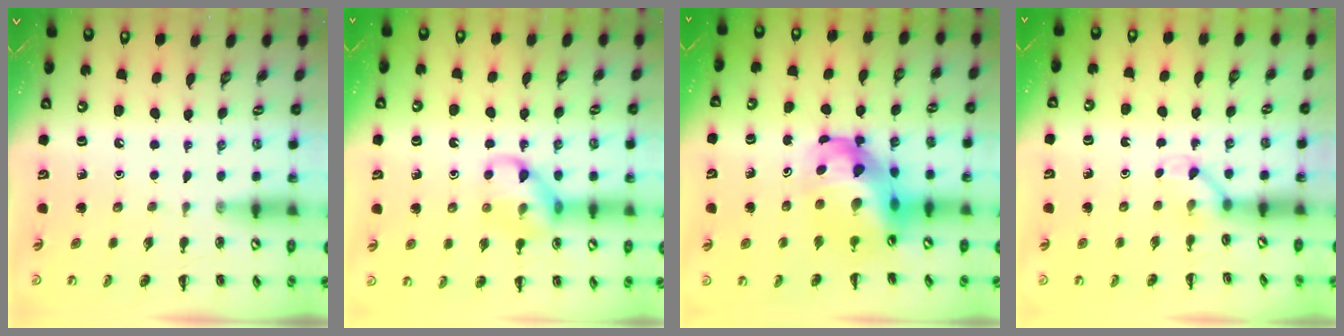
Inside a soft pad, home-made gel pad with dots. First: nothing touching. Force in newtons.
{"total": 11.1, "press": 11.1, "slide": 1.0}
{"total": 14.4, "press": 13.8, "slide": 3.9}
{"total": 2.8, "press": 2.7, "slide": 0.9}